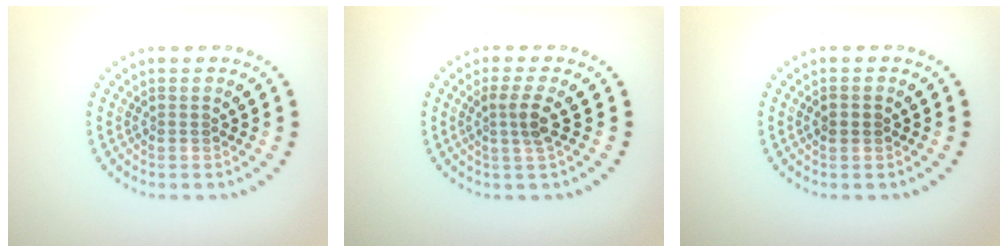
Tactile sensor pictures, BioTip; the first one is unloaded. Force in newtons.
{"total": 2.3, "press": 1.7, "slide": 1.5}
{"total": 1.4, "press": 1.4, "slide": 0.2}